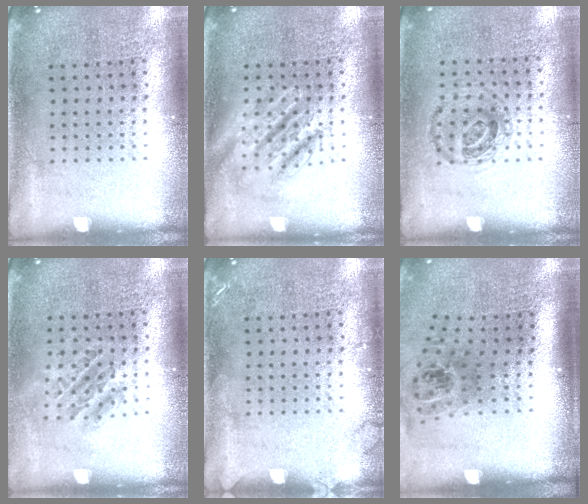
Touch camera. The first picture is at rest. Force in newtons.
{"total": 2.8, "press": 2.8, "slide": 0.3}
{"total": 1.0, "press": 0.8, "slide": 0.5}
{"total": 1.1, "press": 1.0, "slide": 0.5}
{"total": 1.1, "press": 1.1, "slide": 0.1}
{"total": 1.7, "press": 1.3, "slide": 1.1}